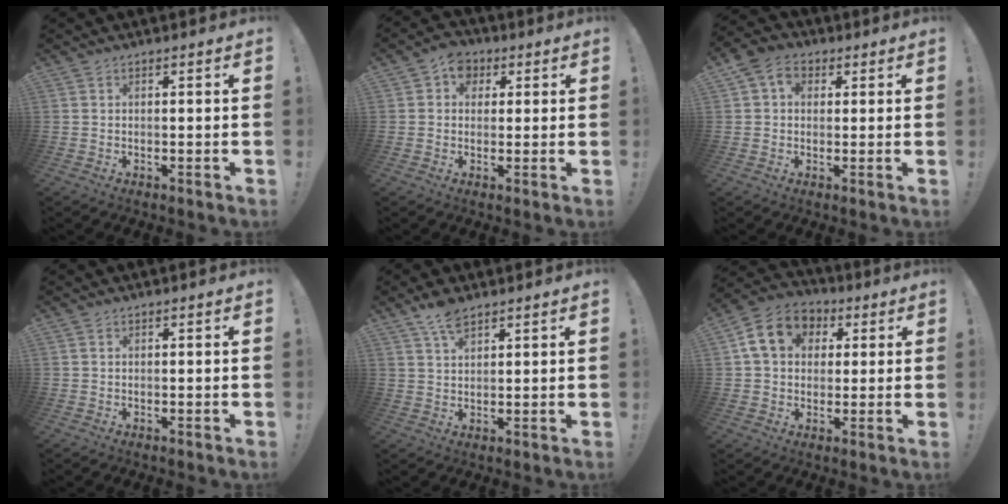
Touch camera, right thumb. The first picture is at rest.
{"total": 6.5, "force": [2.0, 5.6, 2.6], "torque": [-0.033, -0.005, 0.040]}
{"total": 6.3, "force": [1.9, 5.1, 3.3], "torque": [-0.056, 0.006, 0.038]}
{"total": 0.0}
{"total": 6.0, "force": [4.3, 2.4, 3.5], "torque": [-0.056, -0.022, 0.077]}
{"total": 13.3, "force": [4.0, 10.6, 6.9], "torque": [-0.095, -0.002, 0.083]}